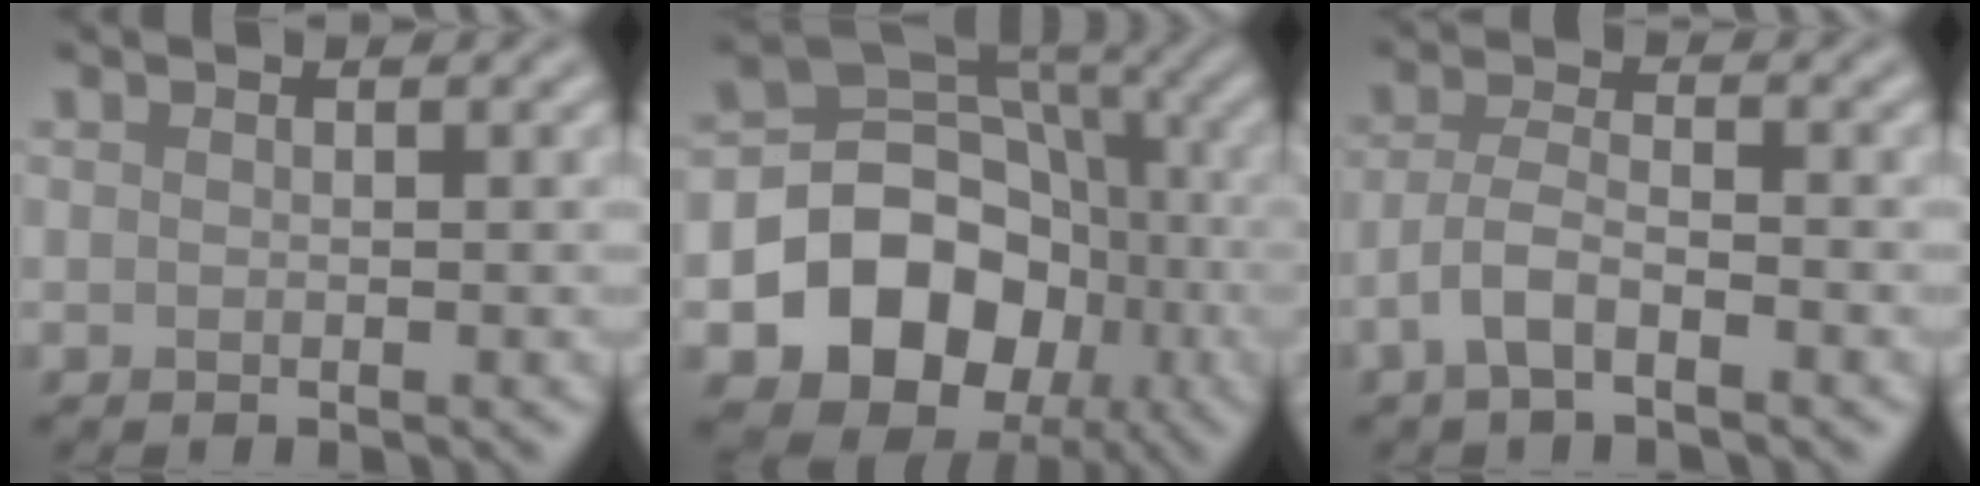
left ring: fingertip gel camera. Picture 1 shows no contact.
{"total": 10.8, "force": [-3.4, 8.5, 5.7], "torque": [-0.086, -0.007, -0.060]}
{"total": 3.1, "force": [-1.6, 1.0, 2.5], "torque": [-0.054, 0.003, -0.039]}